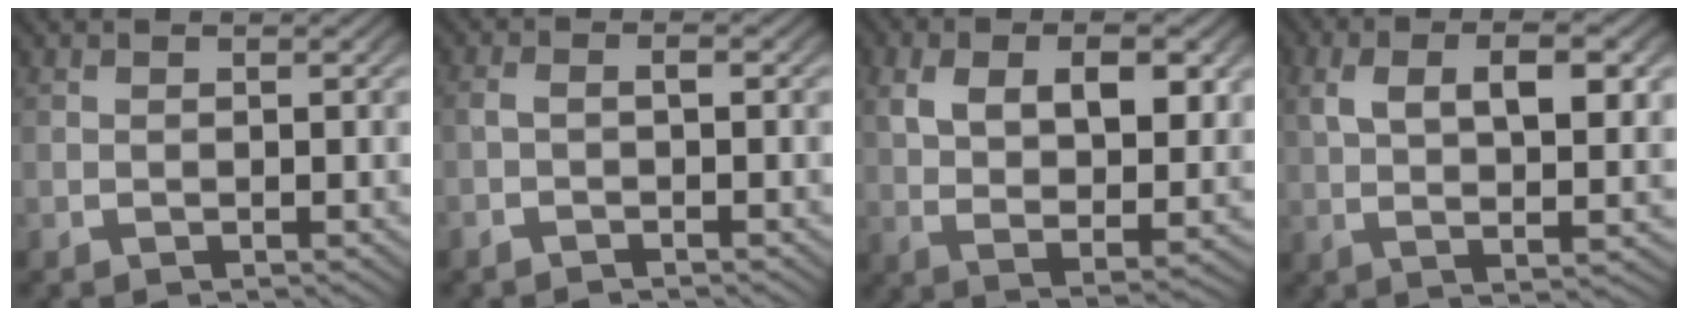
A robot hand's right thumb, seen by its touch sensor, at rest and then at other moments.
{"total": 1.2, "force": [-0.6, 0.4, 1.0], "torque": [-0.021, 0.002, -0.015]}
{"total": 8.0, "force": [1.0, 4.3, 6.6], "torque": [-0.126, -0.022, 0.033]}
{"total": 6.9, "force": [1.6, 2.6, 6.2], "torque": [-0.107, 0.001, 0.032]}